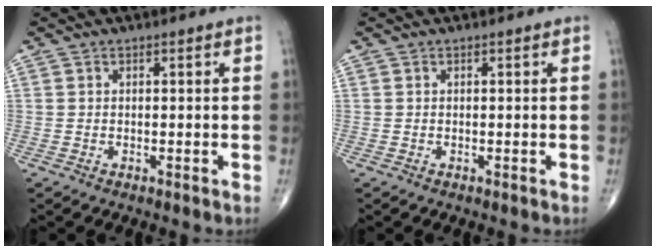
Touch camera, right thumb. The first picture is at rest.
{"total": 0.0}